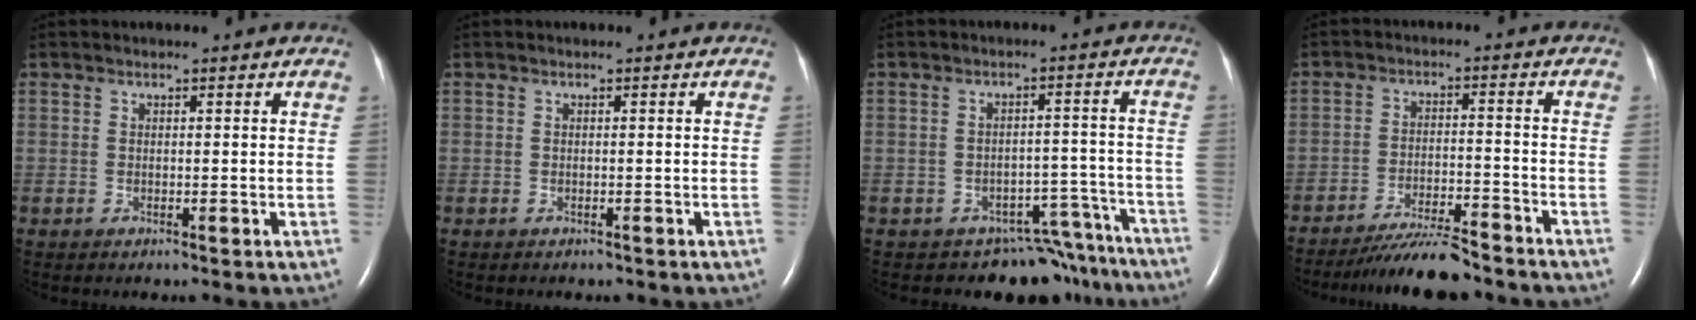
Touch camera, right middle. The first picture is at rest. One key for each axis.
{"total": 0.6, "fx": -0.5, "fy": 0.3, "fz": 0.1, "tx": -0.009, "ty": 0.001, "tz": -0.007}
{"total": 11.1, "fx": -10.0, "fy": 4.8, "fz": 0.4, "tx": 0.026, "ty": 0.048, "tz": -0.116}
{"total": 8.5, "fx": -7.7, "fy": 0.3, "fz": 3.5, "tx": -0.058, "ty": -0.017, "tz": -0.132}